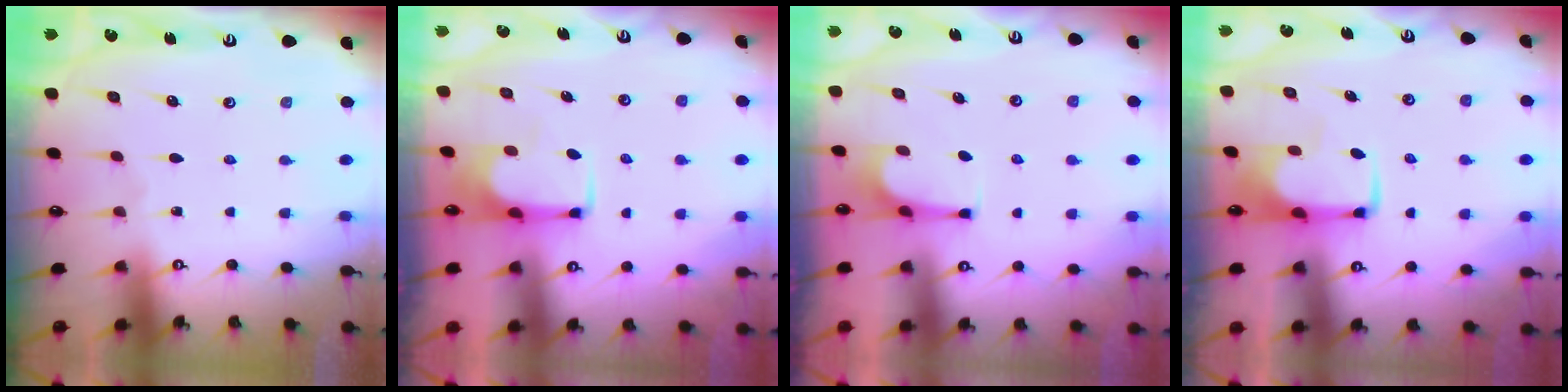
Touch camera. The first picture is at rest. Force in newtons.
{"total": 0.0}
{"total": 4.1, "press": 4.1, "slide": 0.3}
{"total": 1.8, "press": 1.7, "slide": 0.4}